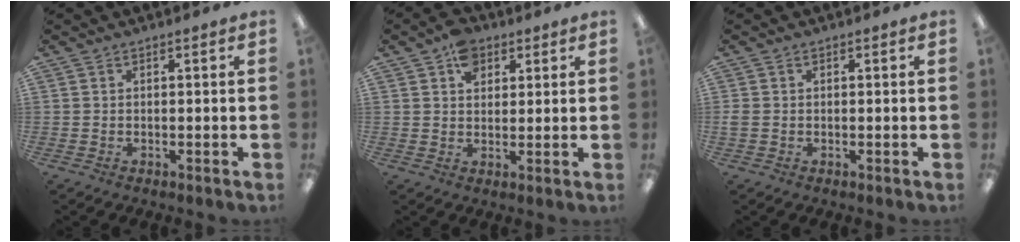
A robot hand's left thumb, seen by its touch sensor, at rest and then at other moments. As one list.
[{"total": 6.3, "force": [3.3, 4.5, 2.9], "torque": [-0.039, -0.001, 0.058]}, {"total": 1.1, "force": [-0.2, 0.8, 0.7], "torque": [-0.012, 0.003, -0.005]}]